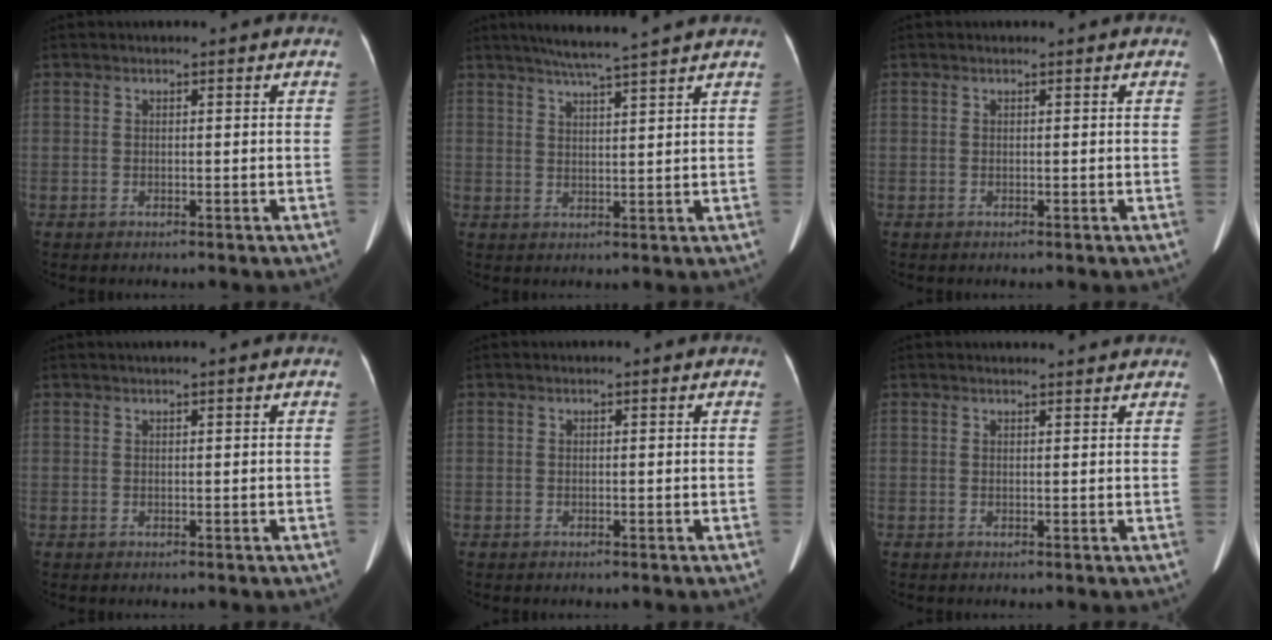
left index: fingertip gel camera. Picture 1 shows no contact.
{"total": 8.6, "force": [7.3, -1.1, 4.4], "torque": [-0.074, 0.016, 0.104]}
{"total": 0.5, "force": [0.5, 0.0, 0.2], "torque": [-0.004, 0.007, 0.009]}
{"total": 1.5, "force": [1.2, -0.3, 0.9], "torque": [-0.014, 0.016, 0.026]}
{"total": 0.0}
{"total": 4.9, "force": [4.7, 0.3, 1.3], "torque": [-0.017, 0.018, 0.050]}